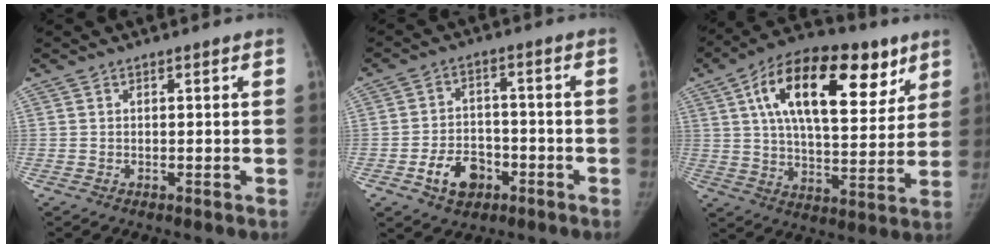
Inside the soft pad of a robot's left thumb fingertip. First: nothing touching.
{"total": 8.3, "force": [-3.8, 5.8, 4.4], "torque": [-0.052, 0.026, -0.061]}
{"total": 24.3, "force": [10.5, 11.9, 18.4], "torque": [-0.262, -0.006, 0.169]}